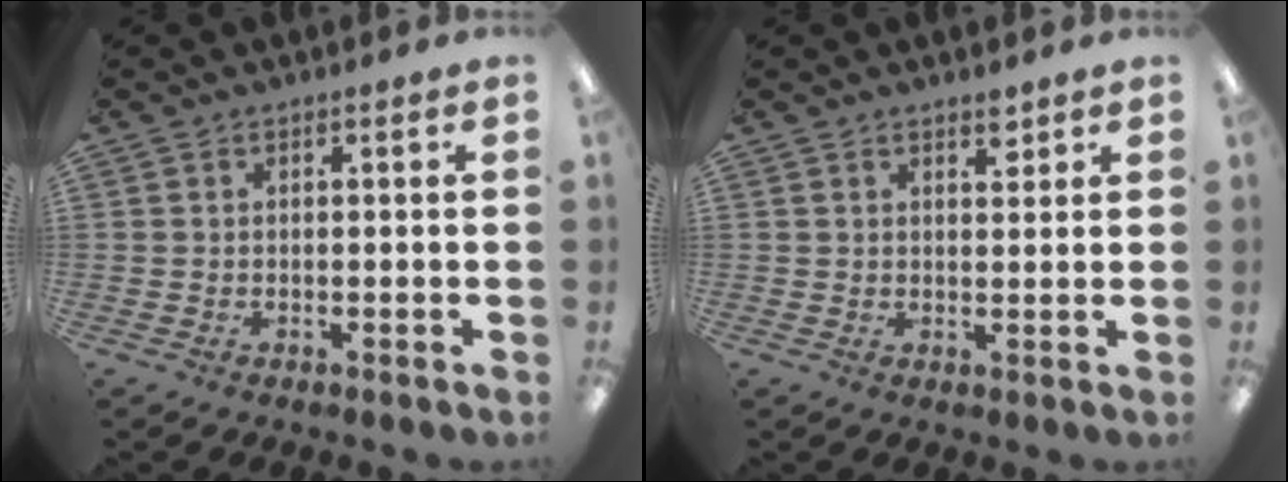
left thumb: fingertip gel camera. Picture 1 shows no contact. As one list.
[{"total": 2.7, "force": [2.2, 0.9, 1.3], "torque": [-0.013, -0.010, 0.037]}]